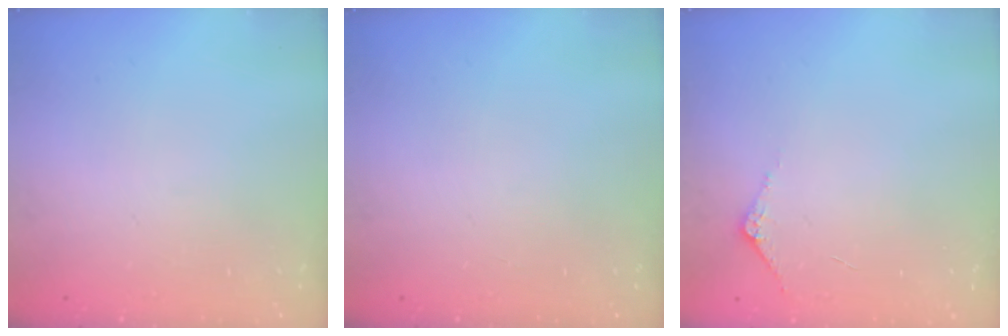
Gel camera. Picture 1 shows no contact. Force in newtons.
{"total": 0.0}
{"total": 6.7, "press": 6.7, "slide": 0.7}